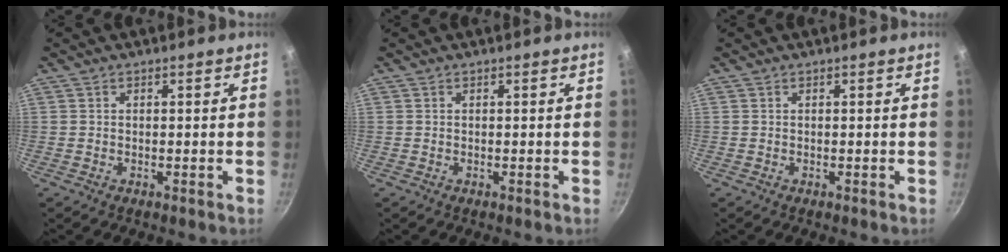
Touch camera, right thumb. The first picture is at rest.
{"total": 0.0}
{"total": 0.0}